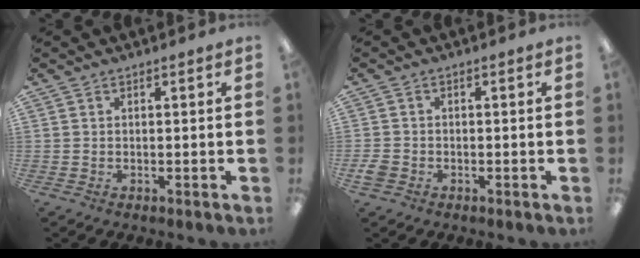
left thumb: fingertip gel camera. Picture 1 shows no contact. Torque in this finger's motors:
{"motor_torque": [-0.13, 0.32, -0.09, 0.14, 0.01]}